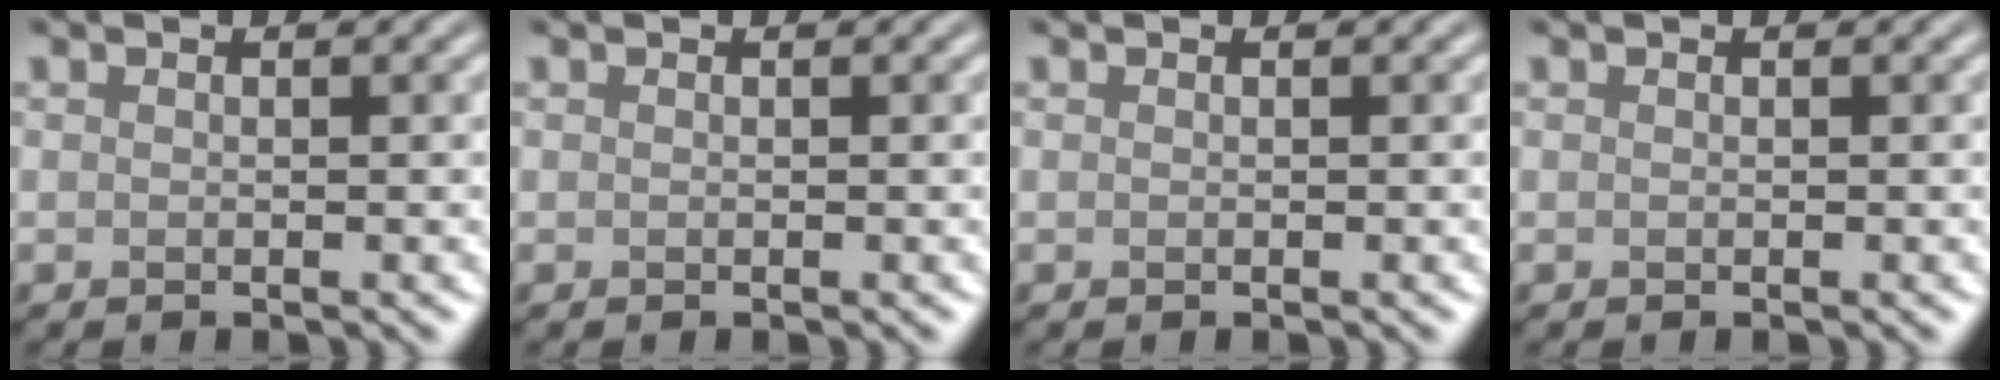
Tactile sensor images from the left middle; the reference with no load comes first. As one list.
[{"total": 0.0}, {"total": 0.0}, {"total": 0.0}]